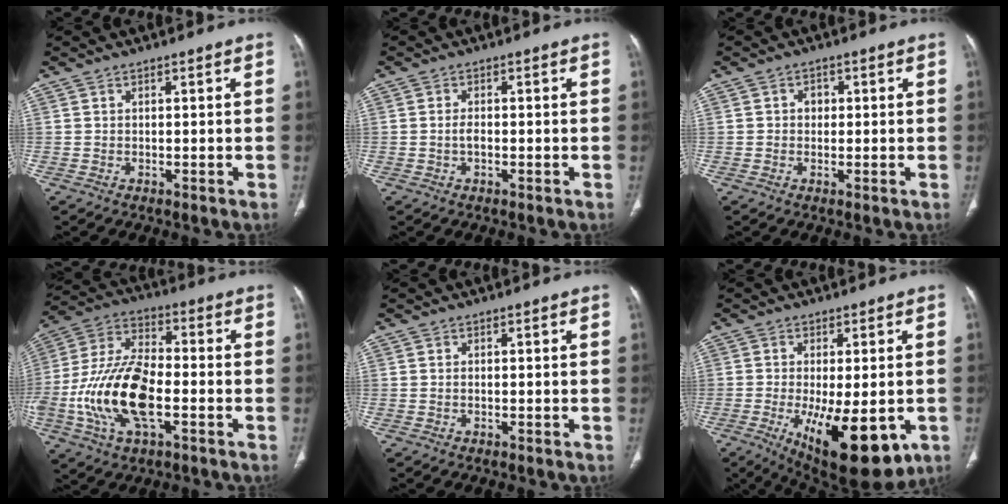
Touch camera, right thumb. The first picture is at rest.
{"total": 1.5, "force": [-0.4, 0.8, 1.2], "torque": [-0.024, 0.004, -0.007]}
{"total": 1.9, "force": [0.1, 1.7, 1.0], "torque": [-0.003, 0.004, -0.001]}
{"total": 18.8, "force": [-4.8, 9.1, 15.8], "torque": [-0.329, 0.026, -0.087]}
{"total": 0.0}
{"total": 16.8, "force": [-5.6, 6.7, 14.3], "torque": [-0.201, -0.018, -0.064]}